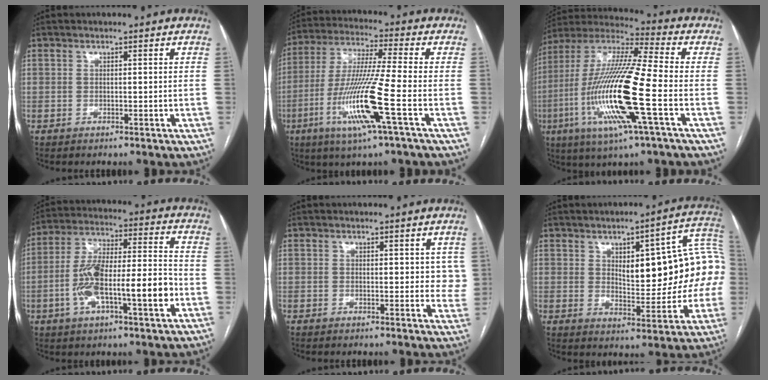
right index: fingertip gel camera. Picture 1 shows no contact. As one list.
[{"total": 14.6, "force": [-5.1, -1.0, 13.7], "torque": [-0.282, -0.021, -0.101]}, {"total": 20.7, "force": [-5.3, 1.2, 20.0], "torque": [-0.427, -0.019, -0.106]}, {"total": 15.7, "force": [-4.2, 3.4, 14.8], "torque": [-0.269, 0.020, -0.069]}, {"total": 3.5, "force": [1.5, 2.1, 2.4], "torque": [-0.012, -0.002, 0.016]}, {"total": 16.3, "force": [2.5, 5.8, 15.1], "torque": [-0.191, 0.034, 0.038]}]